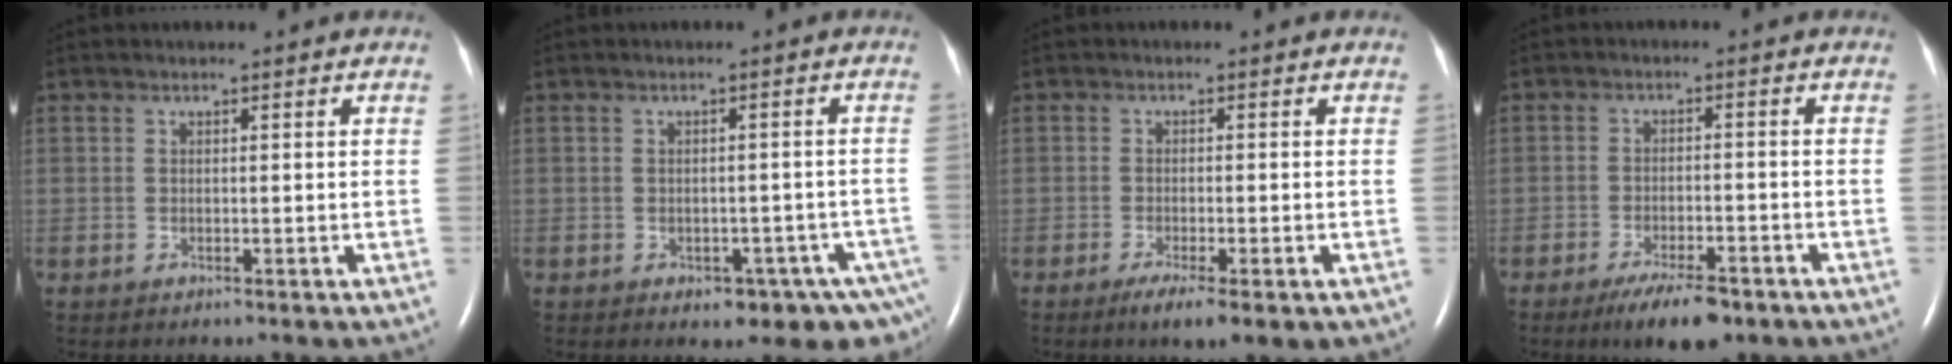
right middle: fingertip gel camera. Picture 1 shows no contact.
{"total": 7.1, "force": [-4.3, 3.6, 4.3], "torque": [-0.038, 0.011, -0.053]}
{"total": 5.0, "force": [-2.9, 0.9, 4.0], "torque": [-0.065, -0.012, -0.042]}
{"total": 7.0, "force": [-4.9, 1.8, 4.6], "torque": [-0.081, -0.009, -0.077]}